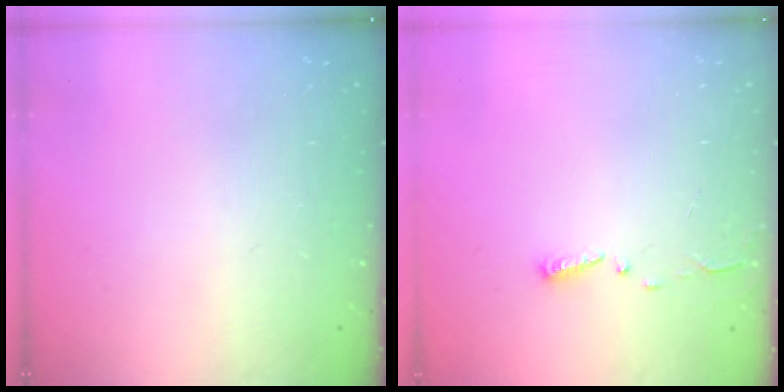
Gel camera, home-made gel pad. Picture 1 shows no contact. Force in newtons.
{"total": 3.0, "press": 2.9, "slide": 0.3}